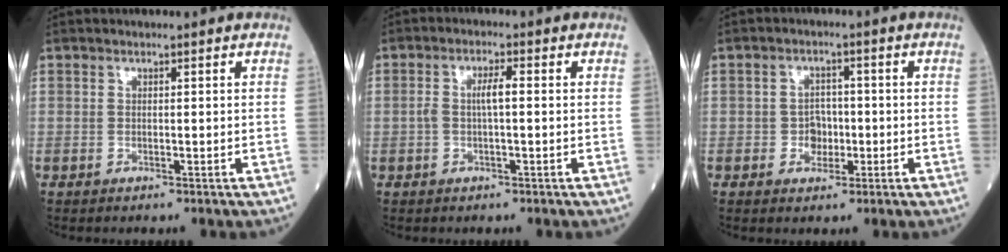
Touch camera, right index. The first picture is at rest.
{"total": 3.1, "force": [0.1, 0.6, 3.1], "torque": [-0.063, 0.010, 0.001]}
{"total": 3.4, "force": [-0.7, 2.7, 1.9], "torque": [-0.024, 0.007, -0.012]}